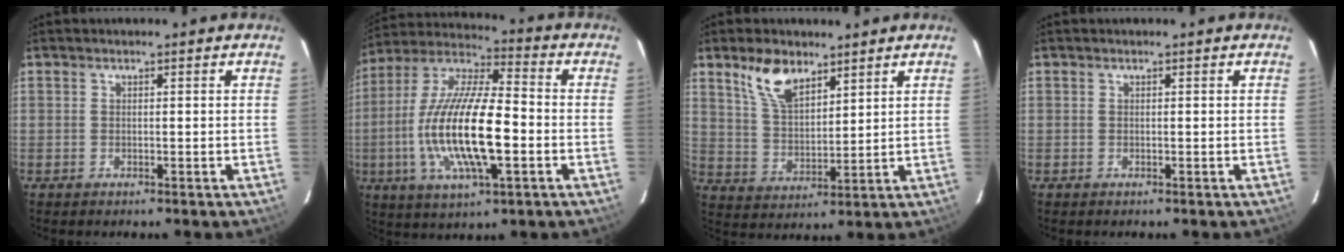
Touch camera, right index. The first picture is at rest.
{"total": 19.4, "force": [-3.8, 5.5, 18.2], "torque": [-0.360, -0.007, -0.078]}
{"total": 9.2, "force": [6.1, 4.4, 5.4], "torque": [-0.099, 0.011, 0.124]}
{"total": 0.0}